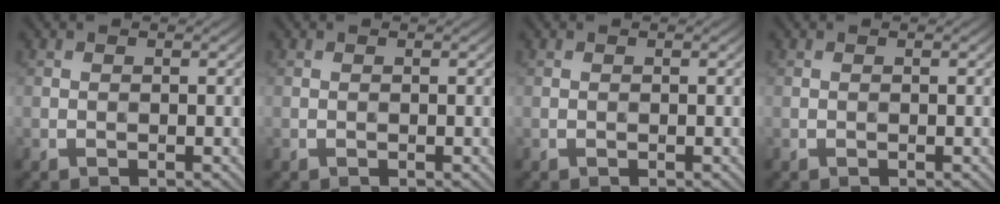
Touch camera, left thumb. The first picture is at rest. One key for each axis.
{"total": 0.0}
{"total": 0.0}
{"total": 0.0}